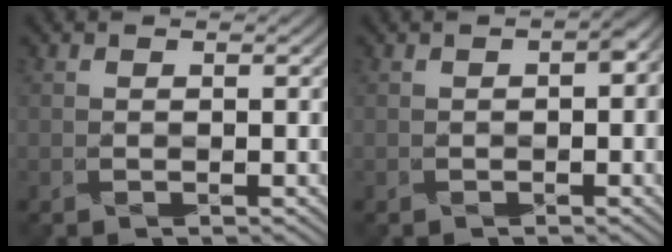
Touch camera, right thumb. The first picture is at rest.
{"total": 3.9, "force": [0.0, 1.8, 3.4], "torque": [-0.043, -0.001, 0.002]}